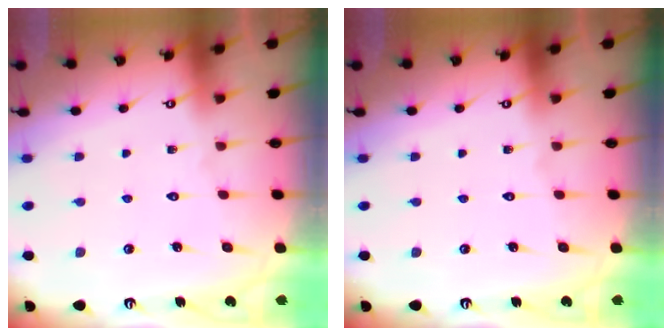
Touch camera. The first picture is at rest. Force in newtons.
{"total": 0.0}